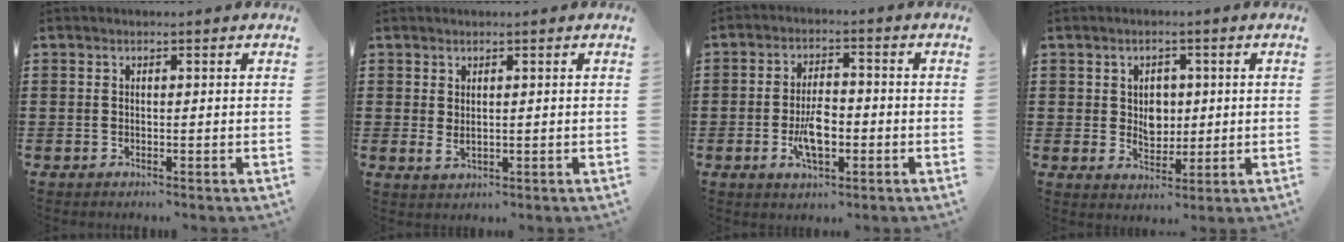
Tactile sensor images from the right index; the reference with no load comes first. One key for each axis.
{"total": 1.4, "fx": 0.7, "fy": 0.6, "fz": 1.1, "tx": -0.022, "ty": 0.001, "tz": 0.013}
{"total": 6.4, "fx": -1.6, "fy": 3.0, "fz": 5.4, "tx": -0.112, "ty": 0.002, "tz": -0.032}
{"total": 3.8, "fx": 0.4, "fy": 3.0, "fz": 2.3, "tx": -0.036, "ty": 0.004, "tz": 0.002}